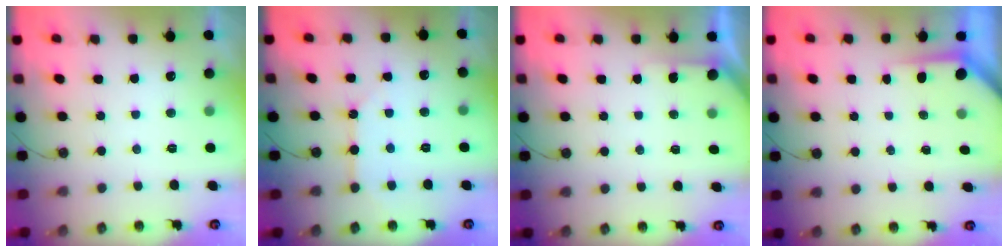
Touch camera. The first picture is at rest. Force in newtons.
{"total": 5.6, "press": 5.6, "slide": 0.5}
{"total": 2.5, "press": 2.5, "slide": 0.3}
{"total": 3.6, "press": 3.6, "slide": 0.3}